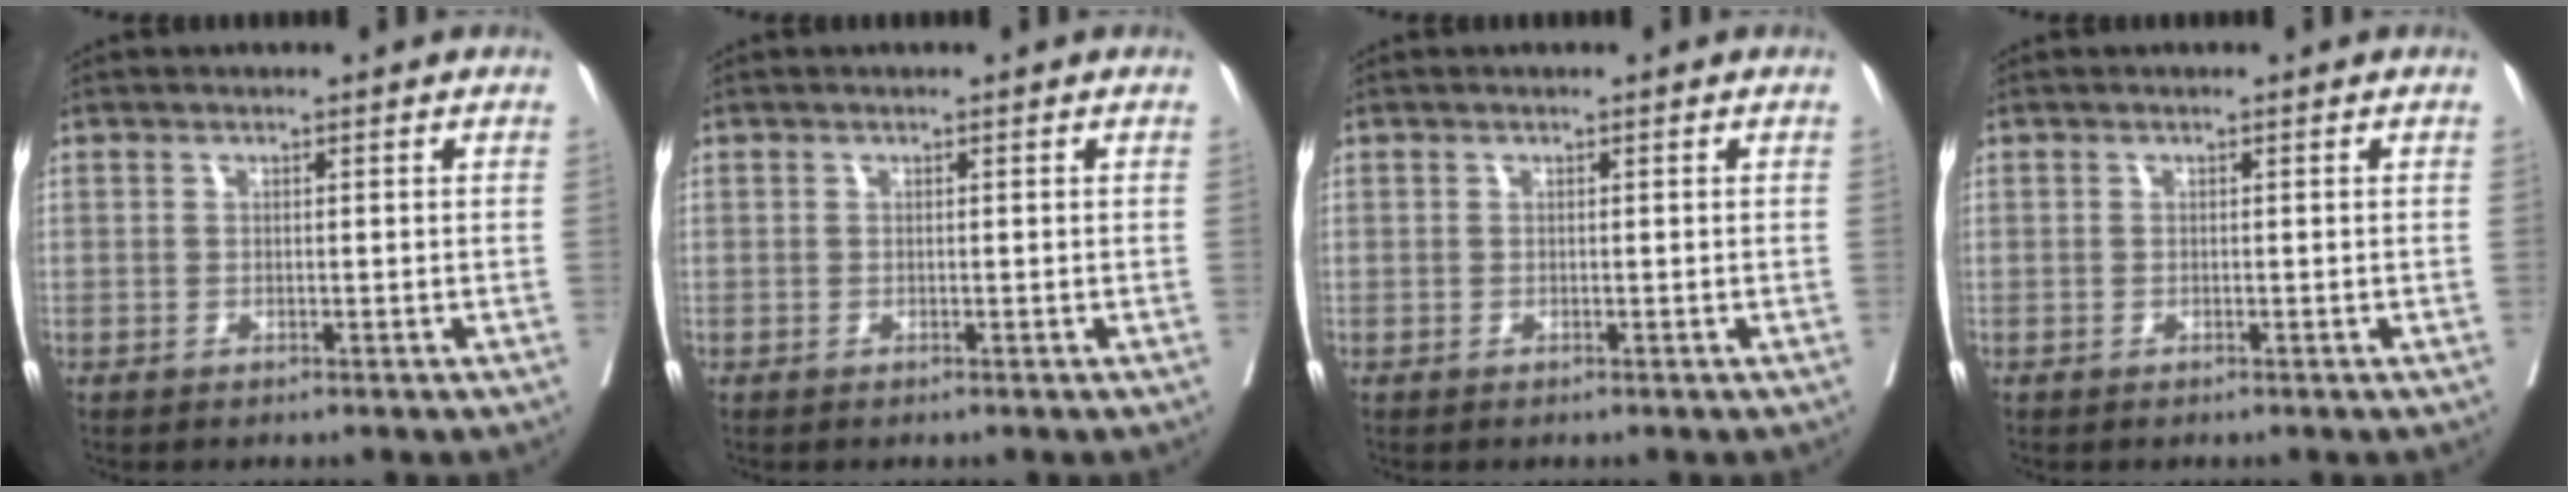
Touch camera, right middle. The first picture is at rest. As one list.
[{"total": 0.0}, {"total": 0.0}, {"total": 0.0}]